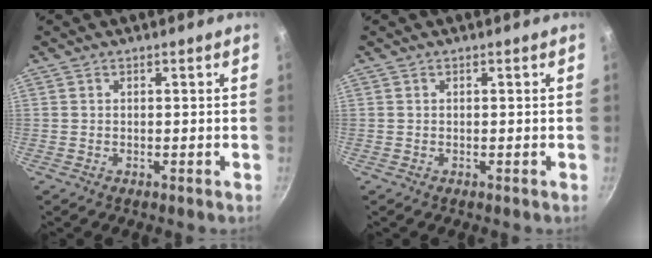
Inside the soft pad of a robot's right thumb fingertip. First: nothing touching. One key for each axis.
{"total": 0.0}